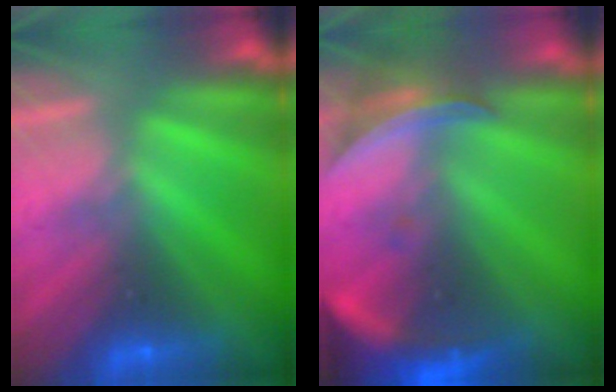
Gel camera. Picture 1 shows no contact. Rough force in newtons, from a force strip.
{"total": 10.8}